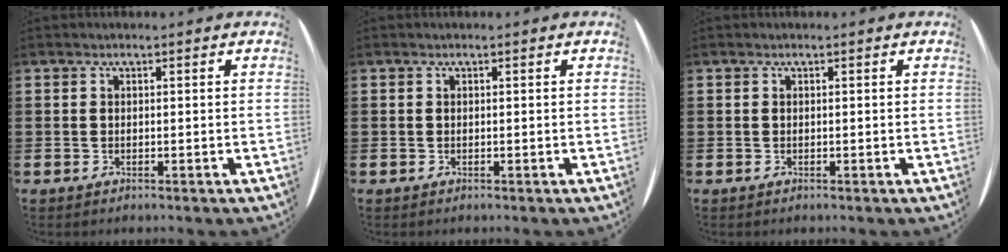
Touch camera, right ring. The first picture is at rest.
{"total": 0.0}
{"total": 0.0}